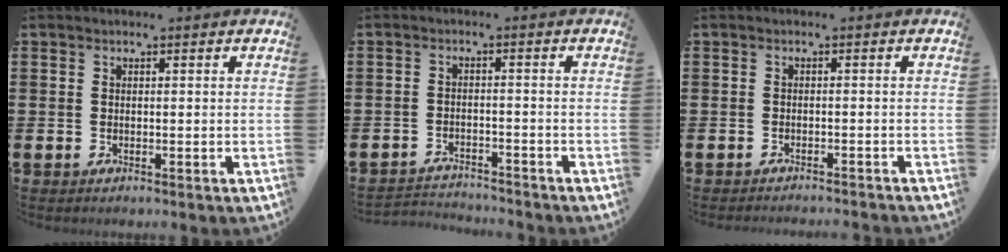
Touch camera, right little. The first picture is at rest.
{"total": 2.4, "force": [-2.4, 0.1, -0.2], "torque": [-0.004, 0.001, -0.052]}
{"total": 0.9, "force": [-0.9, -0.2, 0.0], "torque": [0.000, 0.000, -0.019]}